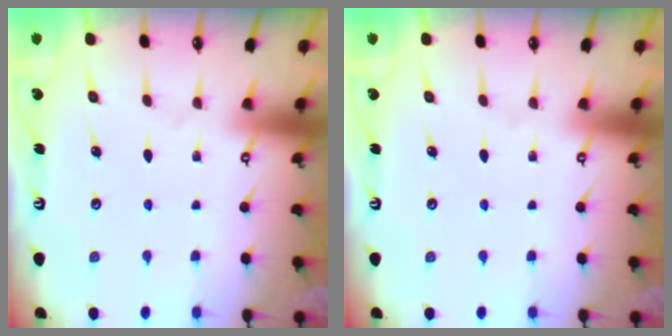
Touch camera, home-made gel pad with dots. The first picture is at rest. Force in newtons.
{"total": 0.0}